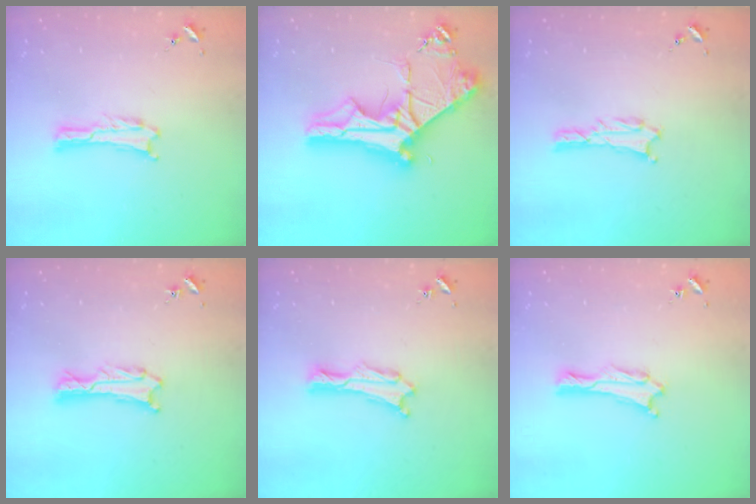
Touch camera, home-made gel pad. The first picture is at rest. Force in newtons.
{"total": 10.7, "press": 10.6, "slide": 1.2}
{"total": 1.0, "press": 1.0, "slide": 0.1}
{"total": 0.9, "press": 0.9, "slide": 0.1}
{"total": 0.9, "press": 0.9, "slide": 0.2}
{"total": 0.0}